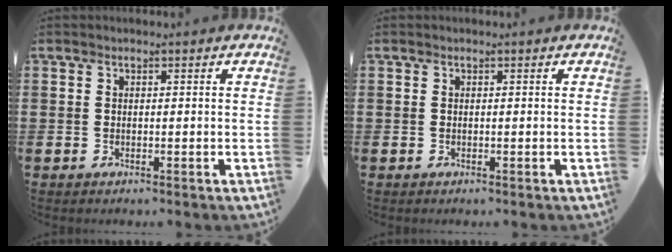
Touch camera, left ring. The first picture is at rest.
{"total": 0.0}